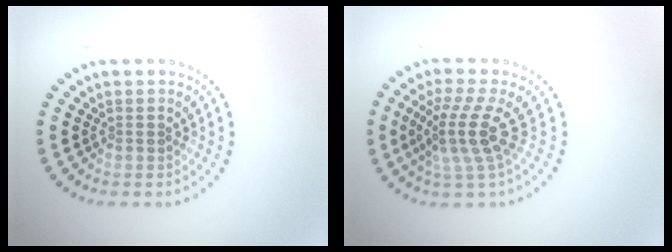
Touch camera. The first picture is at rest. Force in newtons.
{"total": 4.0, "press": 2.9, "slide": 2.8}